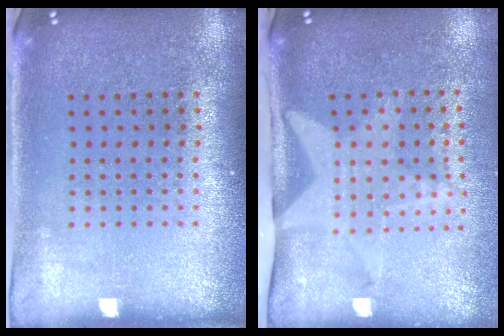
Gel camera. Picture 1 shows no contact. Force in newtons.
{"total": 2.0, "press": 1.5, "slide": 1.4}